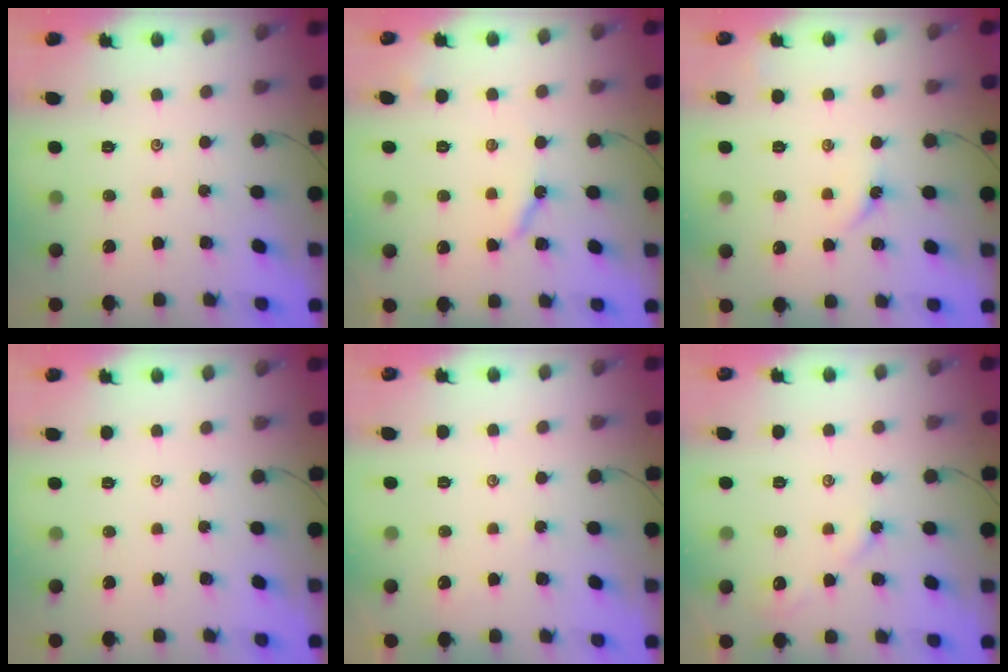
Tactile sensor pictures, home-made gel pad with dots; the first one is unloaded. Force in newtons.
{"total": 5.2, "press": 5.2, "slide": 0.2}
{"total": 3.5, "press": 3.4, "slide": 0.6}
{"total": 0.0}
{"total": 1.7, "press": 1.6, "slide": 0.4}
{"total": 2.4, "press": 2.4, "slide": 0.6}